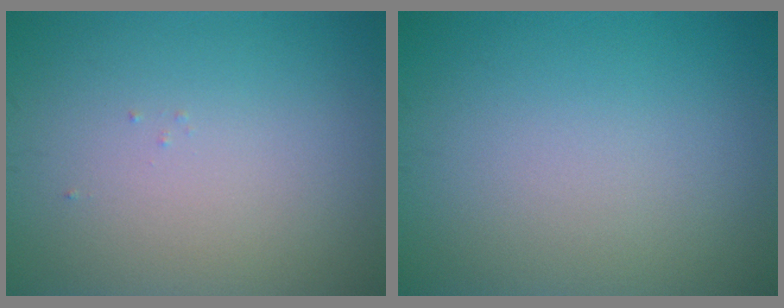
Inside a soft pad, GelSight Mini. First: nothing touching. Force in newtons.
{"total": 0.0}